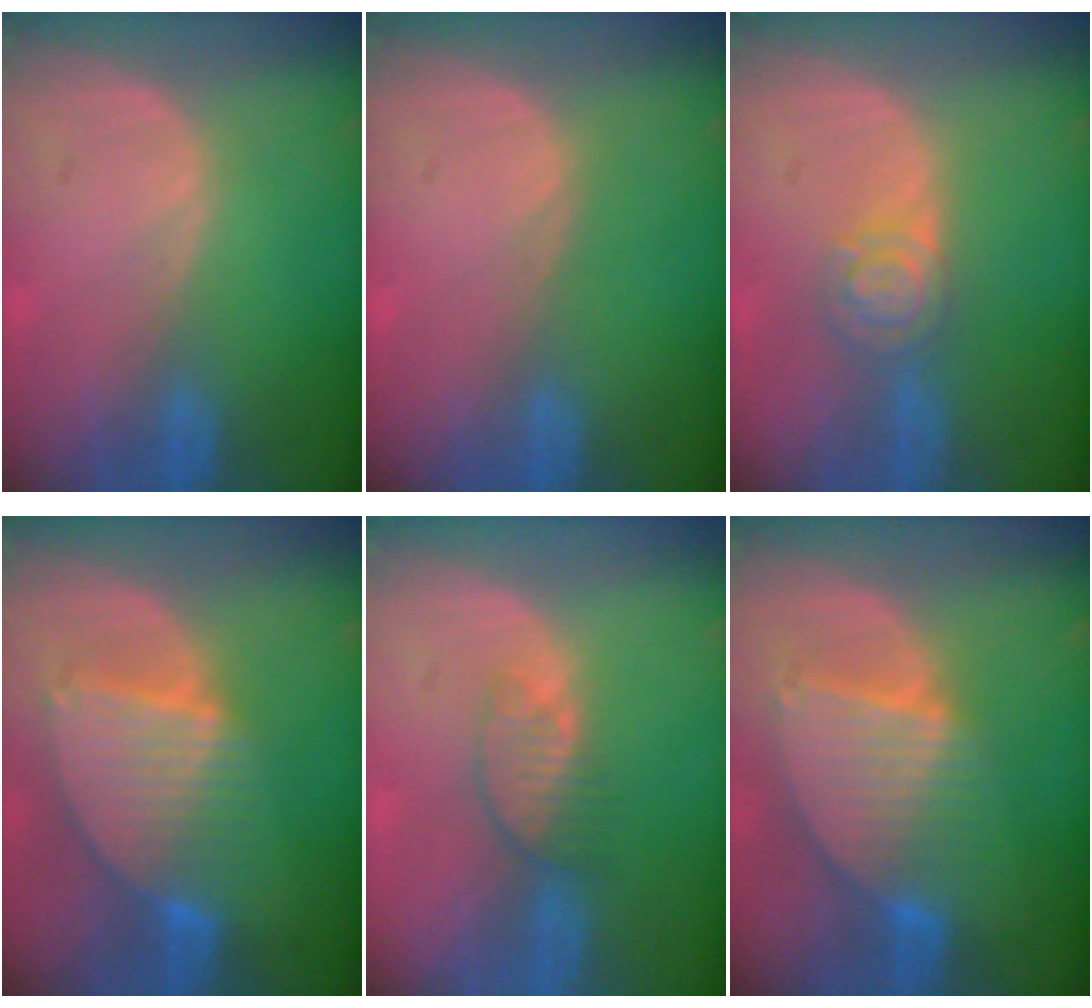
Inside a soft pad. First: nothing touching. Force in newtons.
{"total": 0.0}
{"total": 4.9, "press": 4.3, "slide": 2.4}
{"total": 8.6, "press": 7.5, "slide": 4.2}
{"total": 3.7, "press": 3.3, "slide": 1.6}
{"total": 8.6, "press": 7.5, "slide": 4.1}